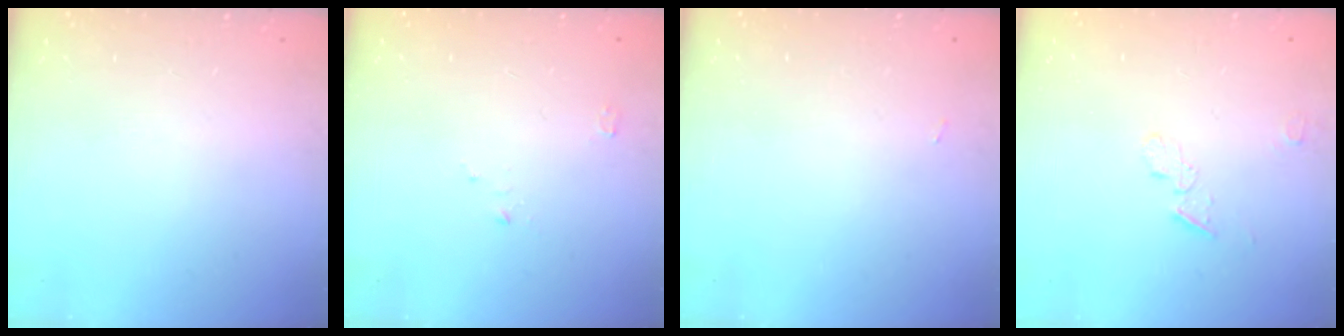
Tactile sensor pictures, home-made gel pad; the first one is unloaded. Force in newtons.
{"total": 2.5, "press": 2.5, "slide": 0.3}
{"total": 11.6, "press": 2.7, "slide": 11.3}
{"total": 4.6, "press": 4.6, "slide": 0.6}